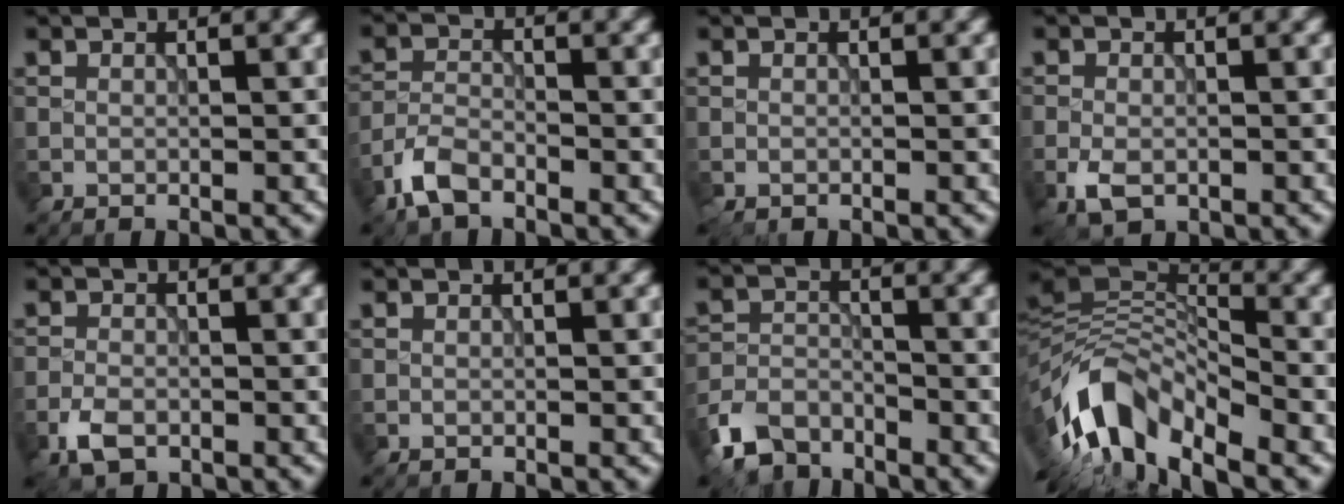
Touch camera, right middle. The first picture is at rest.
{"total": 3.2, "force": [-2.4, 1.4, 1.7], "torque": [-0.037, 0.002, -0.059]}
{"total": 0.6, "force": [-0.5, 0.3, 0.2], "torque": [-0.004, -0.004, -0.009]}
{"total": 2.8, "force": [-1.2, 1.7, 1.8], "torque": [-0.040, -0.006, -0.025]}
{"total": 3.0, "force": [-1.7, 1.7, 1.8], "torque": [-0.038, -0.004, -0.039]}
{"total": 0.0}
{"total": 5.6, "force": [-4.3, 2.9, 2.2], "torque": [-0.046, -0.007, -0.092]}
{"total": 10.2, "force": [-5.0, 4.6, 7.6], "torque": [-0.132, 0.010, -0.111]}